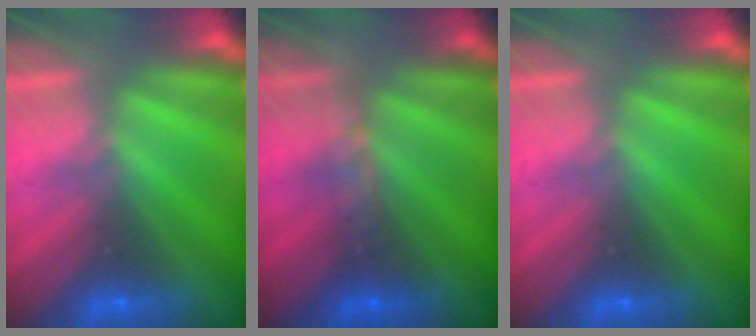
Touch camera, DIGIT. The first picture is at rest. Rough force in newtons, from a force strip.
{"total": 2.9}
{"total": 0.0}